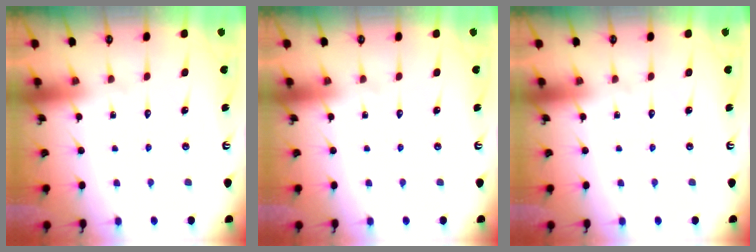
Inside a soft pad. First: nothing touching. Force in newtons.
{"total": 0.0}
{"total": 0.0}